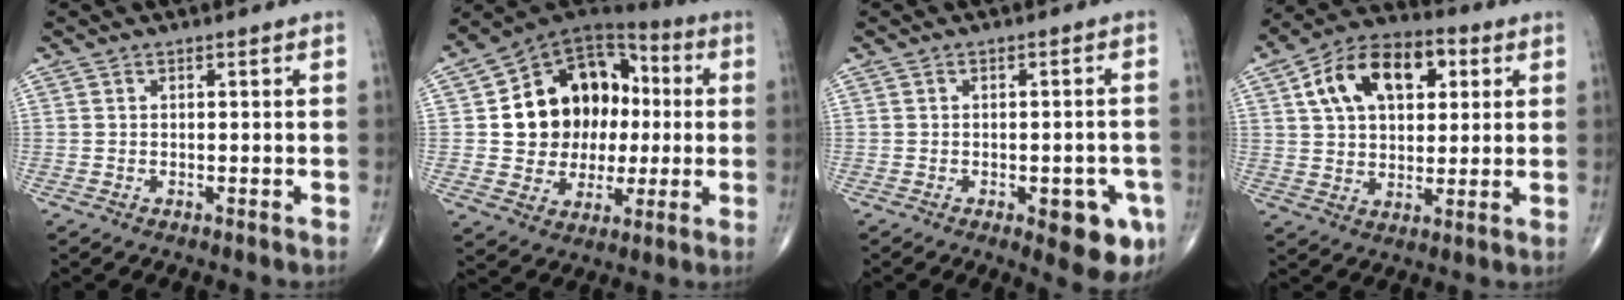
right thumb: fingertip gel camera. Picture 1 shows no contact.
{"total": 19.3, "force": [1.5, 15.2, 11.8], "torque": [-0.135, 0.032, 0.033]}
{"total": 9.0, "force": [-3.5, 3.6, 7.5], "torque": [-0.063, 0.005, -0.035]}
{"total": 16.3, "force": [5.3, 10.0, 11.7], "torque": [-0.167, 0.011, 0.085]}